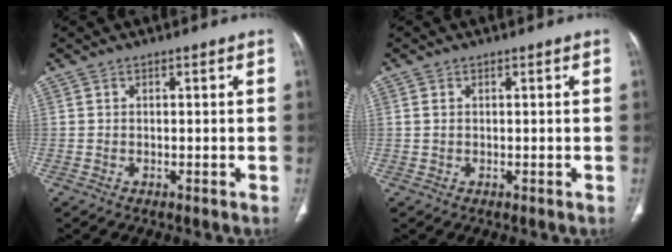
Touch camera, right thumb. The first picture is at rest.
{"total": 0.7, "force": [0.1, 0.5, 0.5], "torque": [-0.016, 0.001, 0.005]}